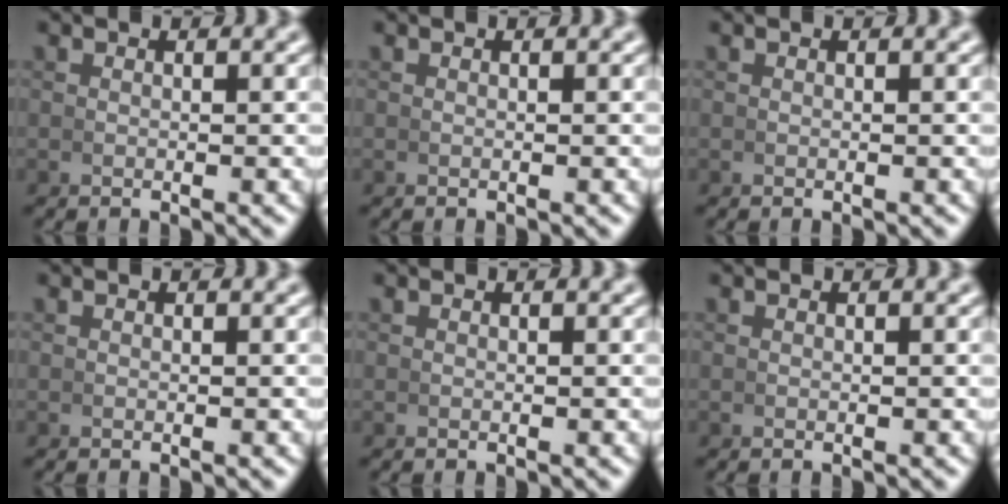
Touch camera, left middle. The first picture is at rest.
{"total": 0.0}
{"total": 0.0}
{"total": 0.0}
{"total": 0.0}
{"total": 0.0}